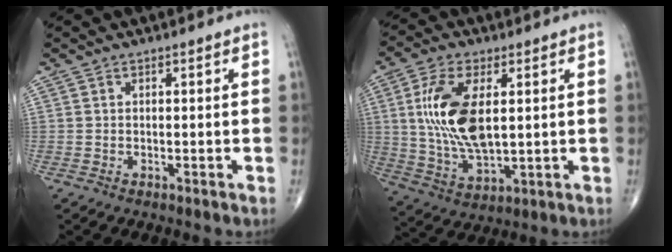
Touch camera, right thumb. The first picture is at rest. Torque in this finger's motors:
{"motor_torque": [1.22, 3.68, 1.75, 0.26, 0.23]}